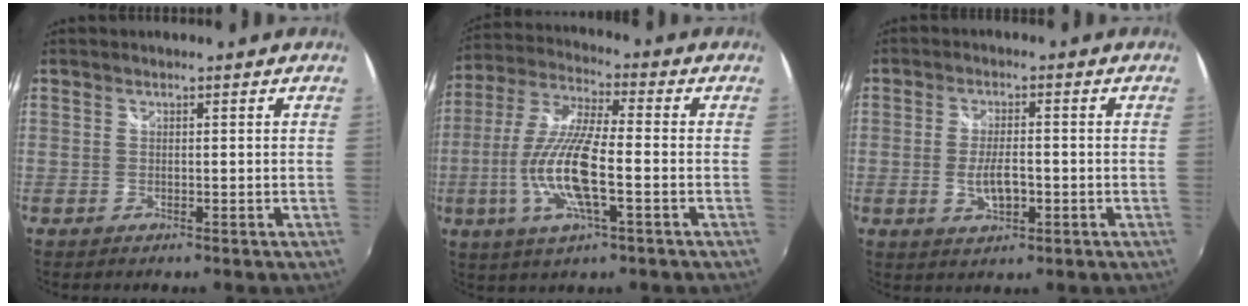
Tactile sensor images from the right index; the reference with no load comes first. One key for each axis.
{"total": 14.4, "fx": -3.5, "fy": 3.2, "fz": 13.6, "tx": -0.279, "ty": -0.010, "tz": -0.068}
{"total": 5.2, "fx": -1.2, "fy": 2.2, "fz": 4.5, "tx": -0.089, "ty": -0.005, "tz": -0.019}